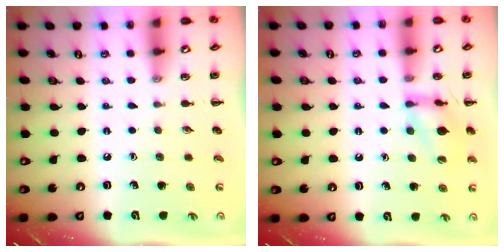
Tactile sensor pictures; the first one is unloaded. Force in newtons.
{"total": 12.7, "press": 12.7, "slide": 1.0}